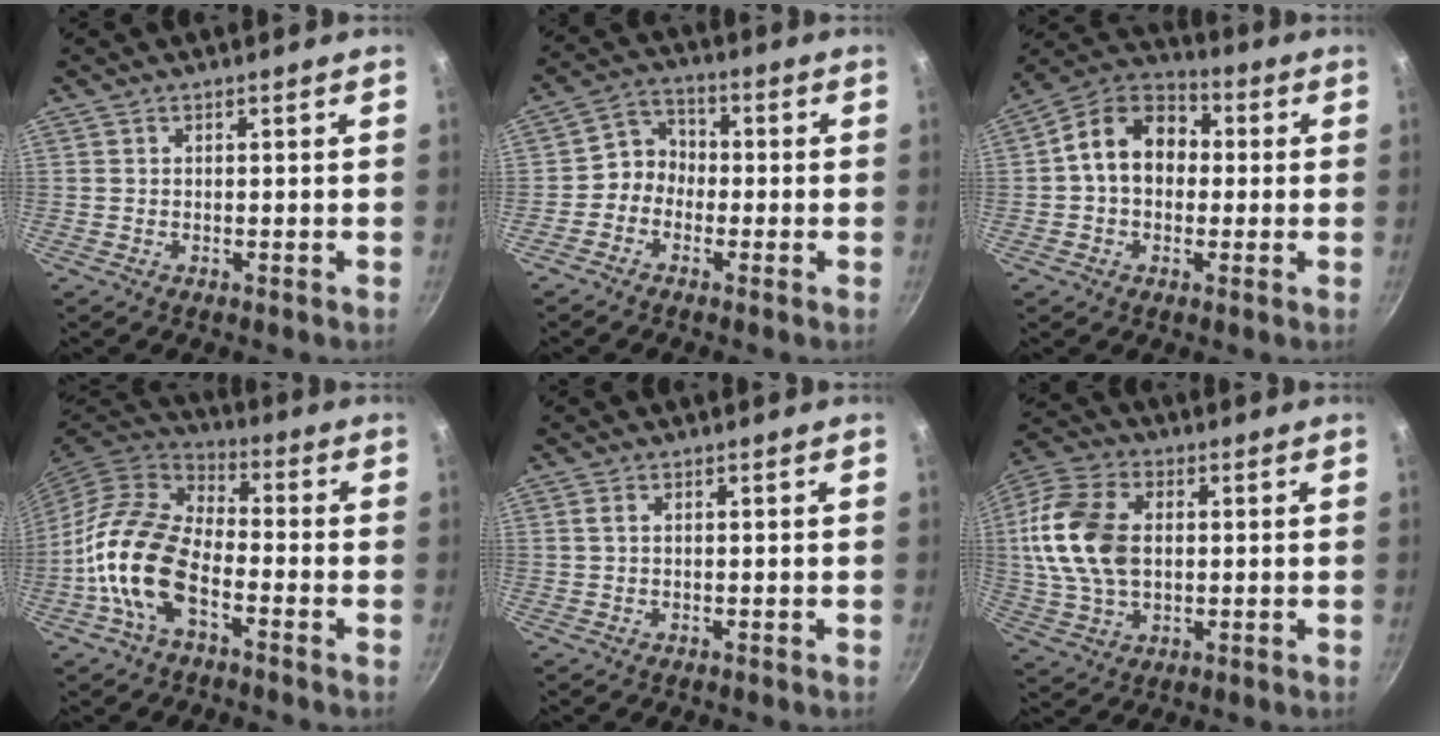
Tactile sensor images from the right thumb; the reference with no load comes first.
{"total": 5.3, "force": [-1.6, 4.5, 2.1], "torque": [-0.007, 0.030, -0.046]}
{"total": 12.4, "force": [0.7, 9.4, 8.1], "torque": [-0.095, 0.033, -0.009]}
{"total": 15.1, "force": [-5.3, 8.2, 11.5], "torque": [-0.204, 0.042, -0.116]}
{"total": 0.7, "force": [0.2, 0.2, 0.6], "torque": [-0.015, 0.002, 0.004]}
{"total": 15.7, "force": [1.3, 10.3, 11.7], "torque": [-0.222, 0.012, 0.017]}